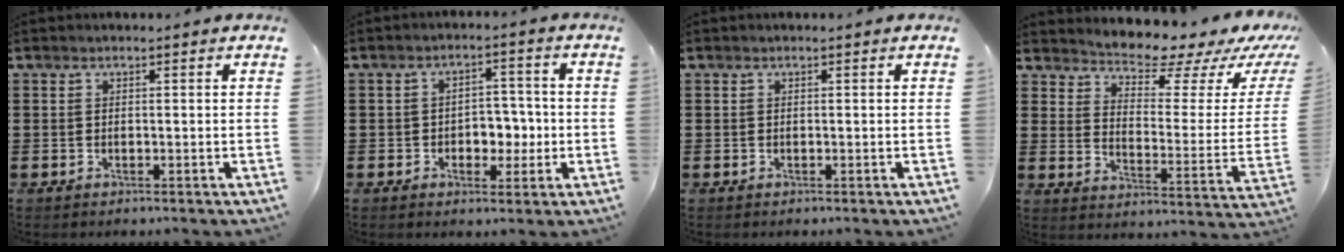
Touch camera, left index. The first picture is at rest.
{"total": 4.6, "force": [-1.0, 3.6, 2.7], "torque": [-0.044, 0.002, -0.027]}
{"total": 0.0}
{"total": 6.4, "force": [5.9, 1.1, 2.0], "torque": [-0.048, -0.050, 0.096]}